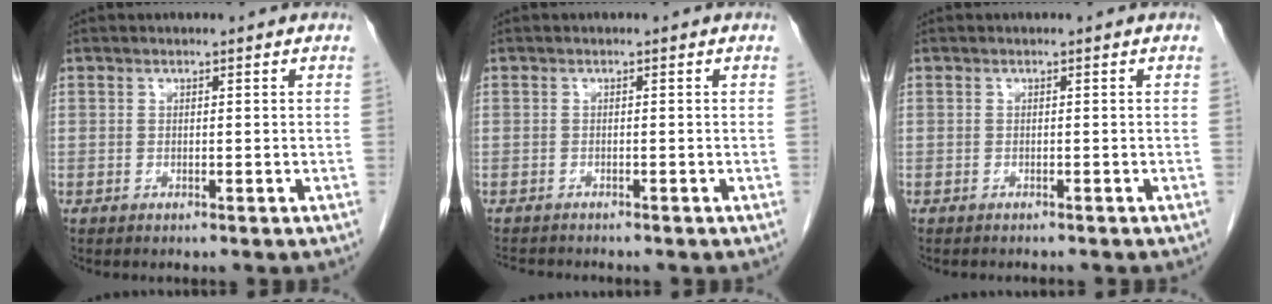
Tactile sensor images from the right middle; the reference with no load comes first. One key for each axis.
{"total": 2.7, "fx": -2.6, "fy": 0.1, "fz": 0.6, "tx": -0.012, "ty": -0.013, "tz": -0.041}
{"total": 2.7, "fx": -2.5, "fy": 0.5, "fz": 1.0, "tx": -0.015, "ty": -0.003, "tz": -0.028}